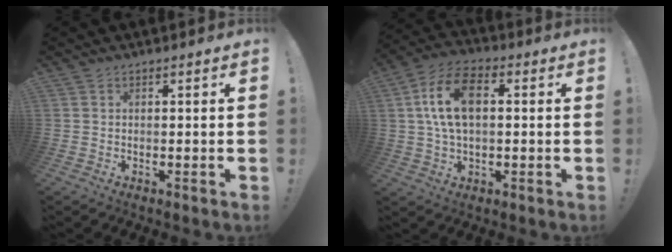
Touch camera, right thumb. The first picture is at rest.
{"total": 13.2, "force": [2.0, 7.9, 10.3], "torque": [-0.186, 0.004, 0.035]}